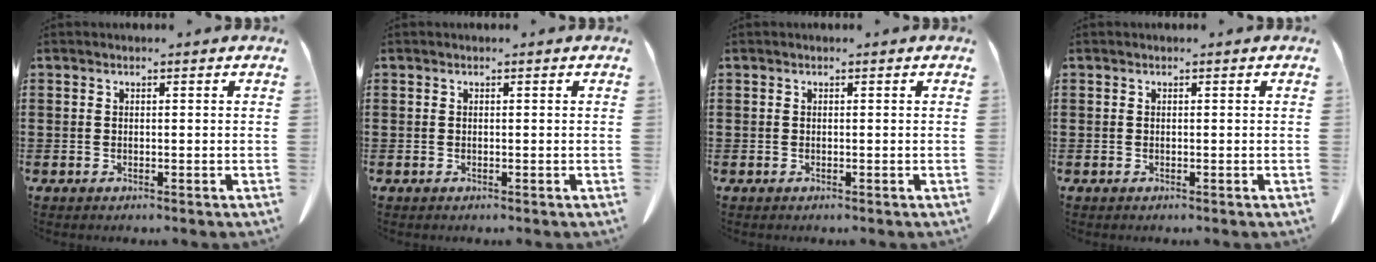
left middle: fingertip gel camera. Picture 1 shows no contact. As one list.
[{"total": 0.0}, {"total": 0.0}, {"total": 0.0}]